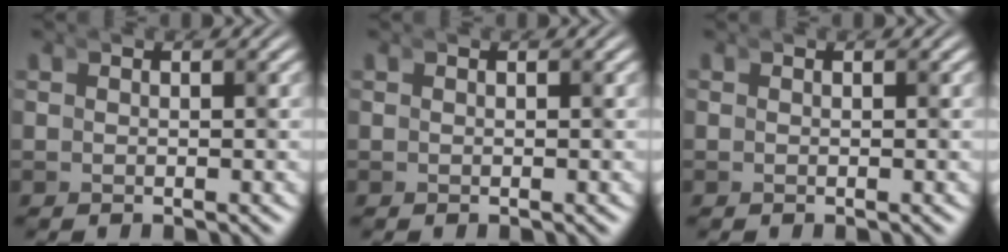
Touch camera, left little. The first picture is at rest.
{"total": 0.0}
{"total": 0.0}